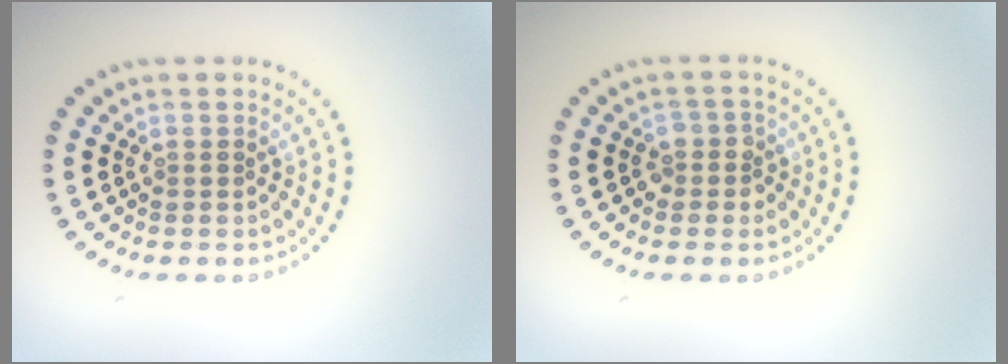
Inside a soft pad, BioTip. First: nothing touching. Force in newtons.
{"total": 1.7, "press": 1.5, "slide": 0.7}